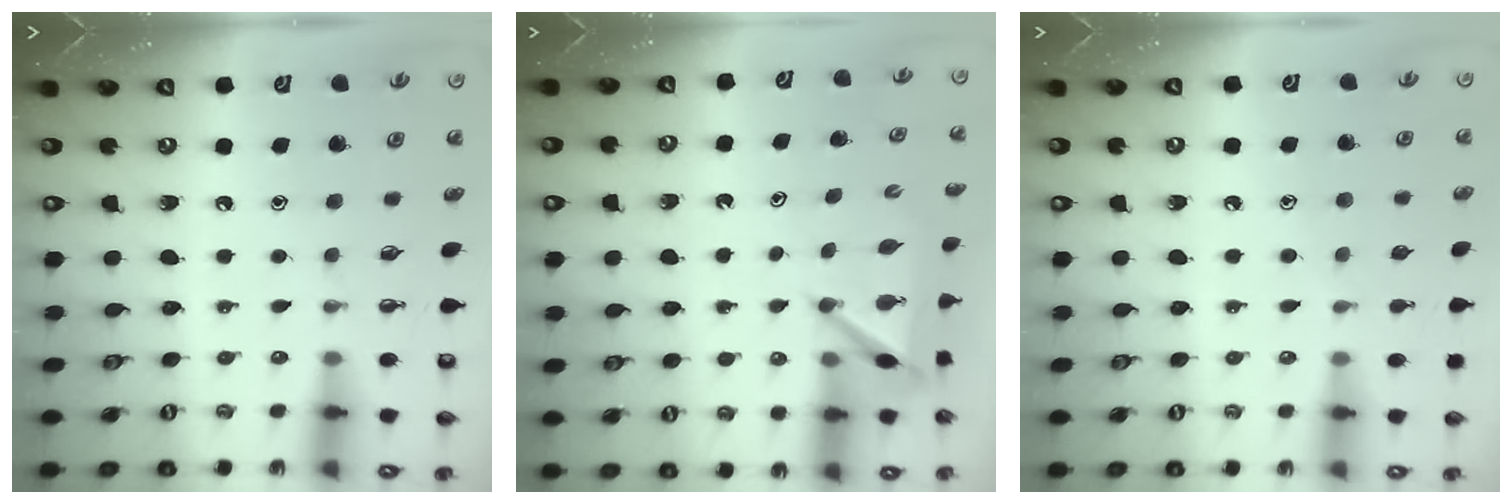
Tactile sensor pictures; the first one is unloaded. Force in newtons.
{"total": 5.5, "press": 5.5, "slide": 0.4}
{"total": 7.3, "press": 7.2, "slide": 0.6}